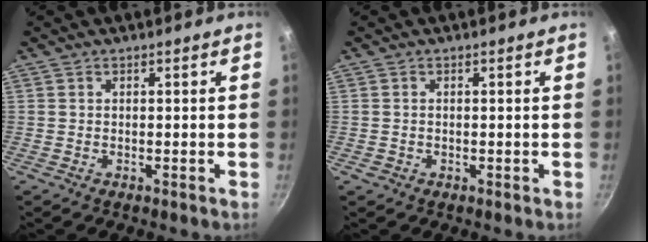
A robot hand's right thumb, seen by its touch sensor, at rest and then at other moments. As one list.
[{"total": 0.5, "force": [-0.1, 0.5, 0.2], "torque": [-0.001, 0.001, -0.003]}]